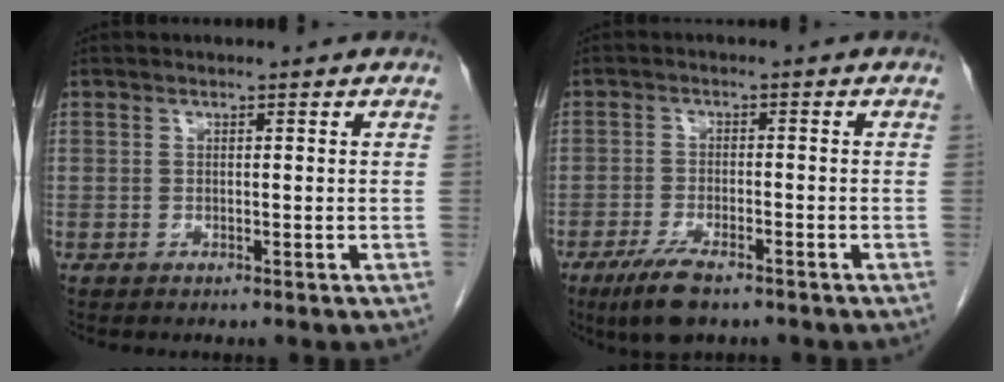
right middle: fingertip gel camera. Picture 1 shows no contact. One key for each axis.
{"total": 6.3, "fx": -4.3, "fy": 1.6, "fz": 4.2, "tx": -0.086, "ty": -0.013, "tz": -0.075}